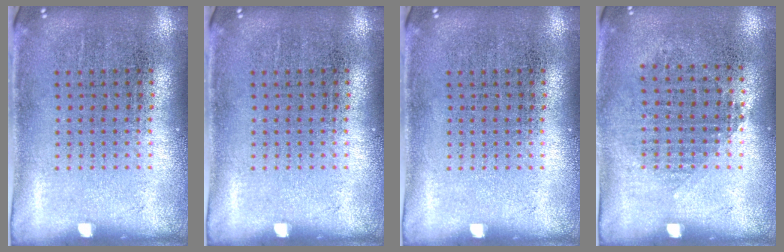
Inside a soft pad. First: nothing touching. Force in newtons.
{"total": 0.0}
{"total": 0.0}
{"total": 0.9, "press": 0.8, "slide": 0.4}